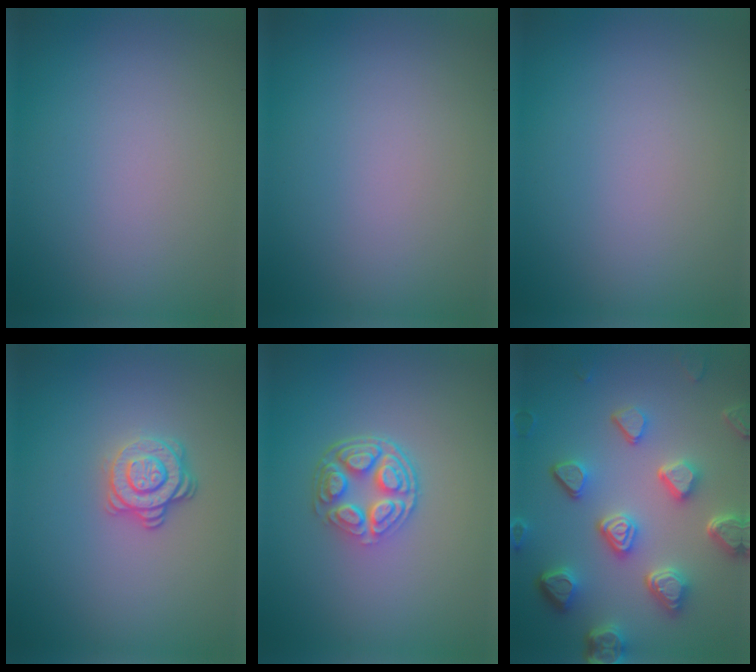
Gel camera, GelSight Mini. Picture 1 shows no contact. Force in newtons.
{"total": 0.0}
{"total": 0.0}
{"total": 2.8, "press": 2.5, "slide": 1.3}
{"total": 5.2, "press": 3.8, "slide": 3.5}
{"total": 7.1, "press": 5.5, "slide": 4.4}